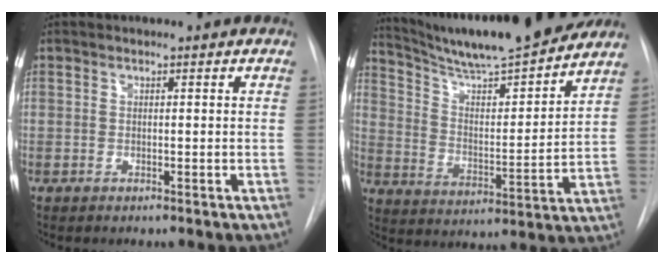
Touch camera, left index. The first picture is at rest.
{"total": 20.2, "force": [18.2, 0.8, 8.8], "torque": [-0.146, -0.014, 0.283]}